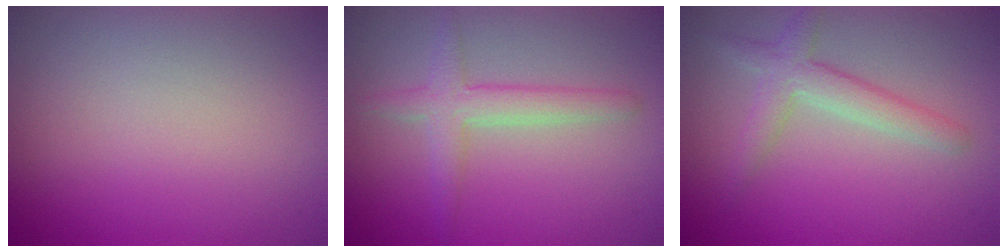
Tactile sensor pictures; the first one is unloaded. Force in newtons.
{"total": 2.9, "press": 2.9, "slide": 0.2}
{"total": 3.0, "press": 3.0, "slide": 0.1}